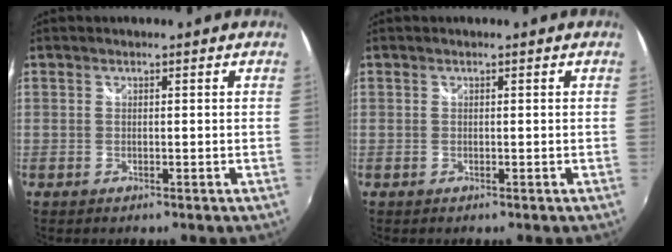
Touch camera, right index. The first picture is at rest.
{"total": 0.0}